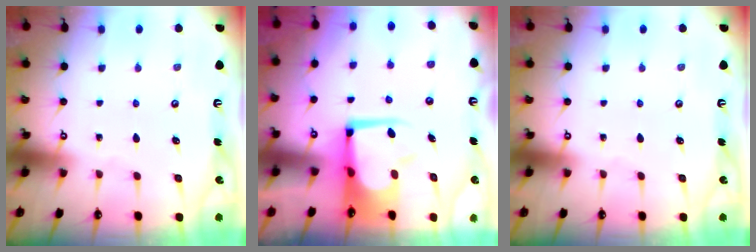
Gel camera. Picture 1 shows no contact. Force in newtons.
{"total": 3.4, "press": 3.2, "slide": 1.2}
{"total": 0.0}